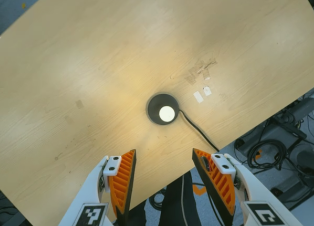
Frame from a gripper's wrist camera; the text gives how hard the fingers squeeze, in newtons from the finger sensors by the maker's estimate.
{"total": 0.0}